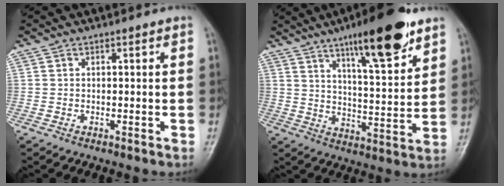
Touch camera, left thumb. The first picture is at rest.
{"total": 16.5, "force": [10.4, 3.8, 12.3], "torque": [-0.167, -0.056, 0.167]}